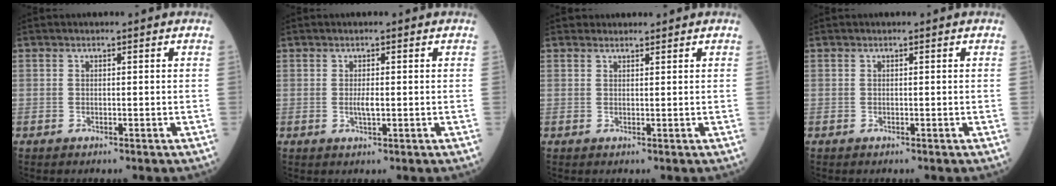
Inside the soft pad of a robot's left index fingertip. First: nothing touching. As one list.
[{"total": 1.6, "force": [0.0, 0.3, 1.6], "torque": [-0.034, -0.001, 0.001]}, {"total": 1.2, "force": [1.1, 0.4, -0.2], "torque": [-0.003, 0.007, 0.018]}, {"total": 0.0}]